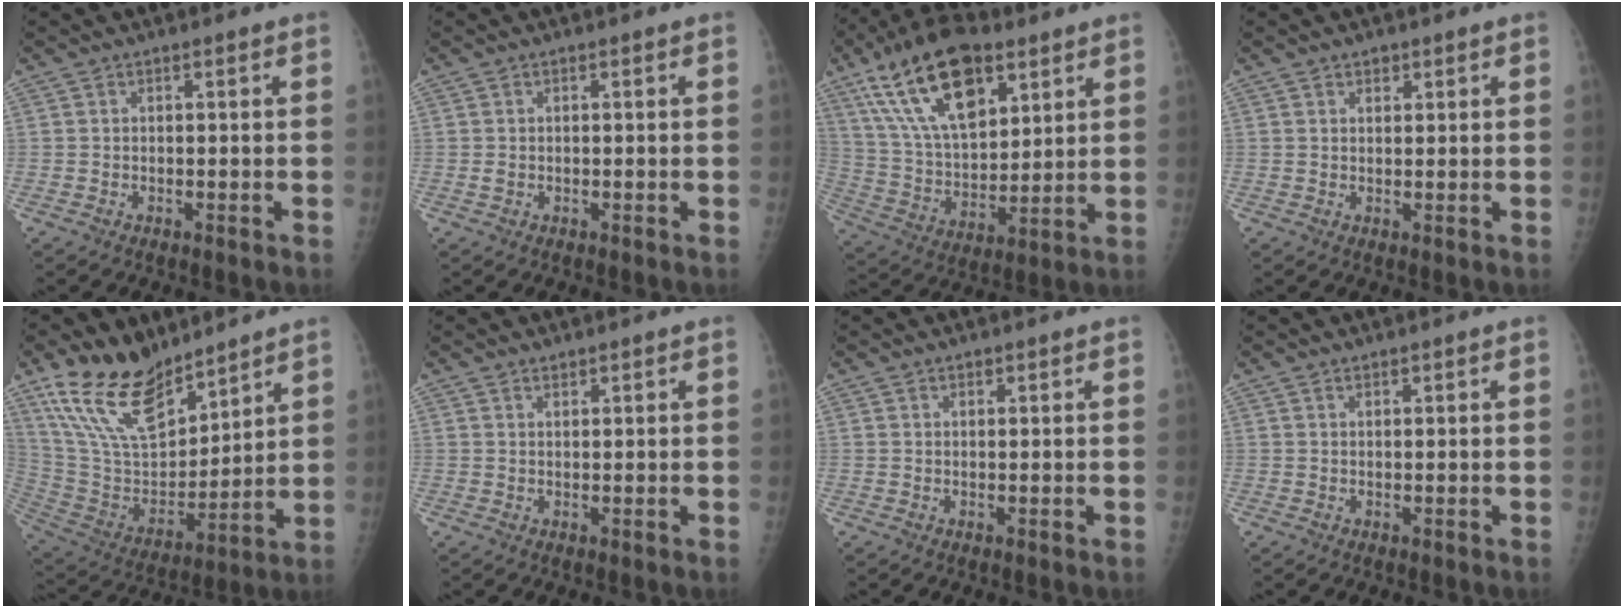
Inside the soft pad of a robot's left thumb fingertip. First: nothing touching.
{"total": 0.9, "force": [0.0, 0.8, 0.5], "torque": [-0.009, -0.001, 0.002]}
{"total": 21.7, "force": [11.4, 10.7, 15.1], "torque": [-0.249, -0.032, 0.209]}
{"total": 1.7, "force": [1.1, 1.1, 0.6], "torque": [0.002, -0.006, 0.014]}
{"total": 18.9, "force": [14.2, 8.1, 9.5], "torque": [-0.140, -0.068, 0.278]}
{"total": 1.2, "force": [1.0, 0.6, 0.4], "torque": [0.000, -0.007, 0.015]}
{"total": 1.0, "force": [0.7, 0.6, 0.4], "torque": [0.000, -0.004, 0.009]}
{"total": 0.8, "force": [0.7, 0.4, 0.3], "torque": [0.000, -0.004, 0.009]}